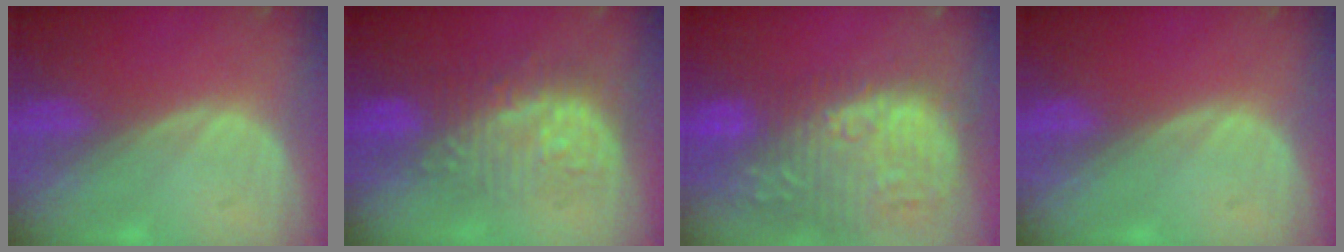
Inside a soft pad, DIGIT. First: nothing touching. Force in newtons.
{"total": 9.1, "press": 9.0, "slide": 1.6}
{"total": 15.5, "press": 13.1, "slide": 8.3}
{"total": 0.0}